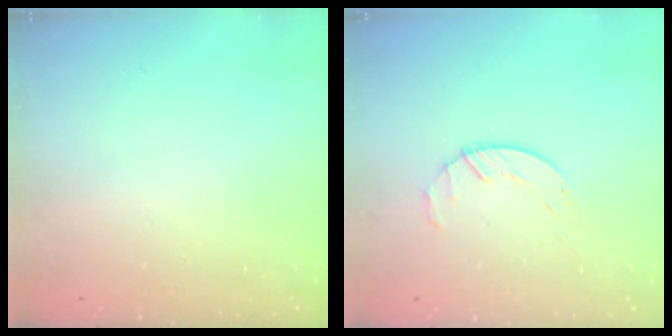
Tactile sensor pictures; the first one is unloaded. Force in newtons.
{"total": 1.8, "press": 1.7, "slide": 0.3}